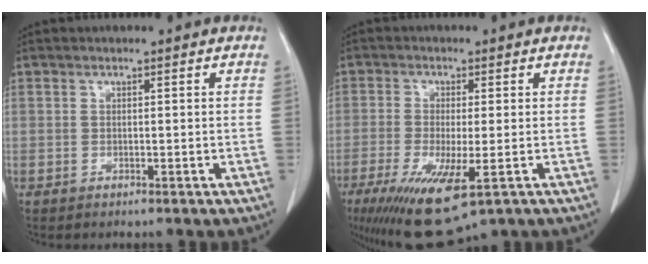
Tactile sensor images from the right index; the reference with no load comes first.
{"total": 11.7, "force": [-5.7, 2.7, 9.9], "torque": [-0.177, -0.034, -0.086]}